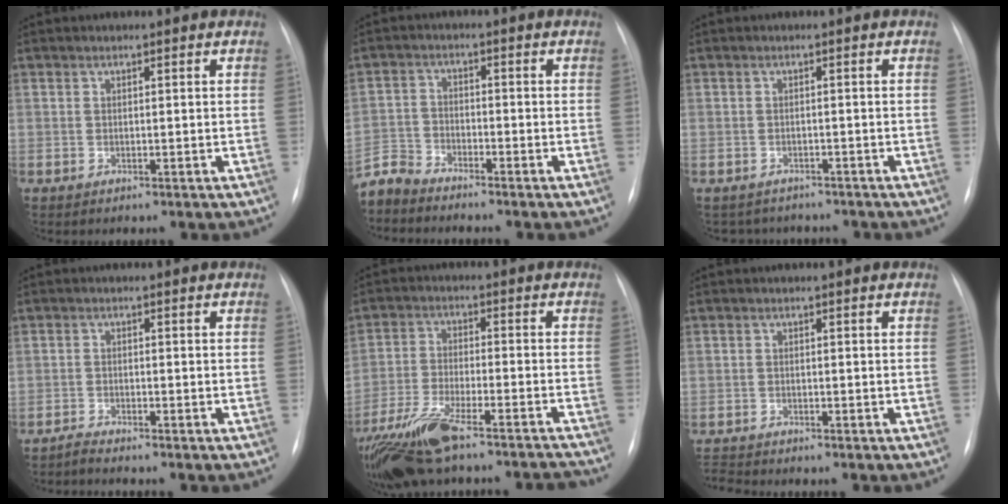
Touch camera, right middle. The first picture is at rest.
{"total": 4.6, "force": [-4.6, 0.3, -0.2], "torque": [0.001, -0.013, -0.091]}
{"total": 5.1, "force": [-4.6, 2.2, 0.3], "torque": [-0.004, 0.003, -0.054]}
{"total": 1.6, "force": [-1.5, -0.5, -0.2], "torque": [-0.002, -0.009, -0.031]}
{"total": 16.8, "force": [-14.2, 1.7, 8.8], "torque": [-0.175, -0.015, -0.238]}
{"total": 2.1, "force": [-2.1, -0.4, -0.1], "torque": [-0.004, -0.018, -0.036]}